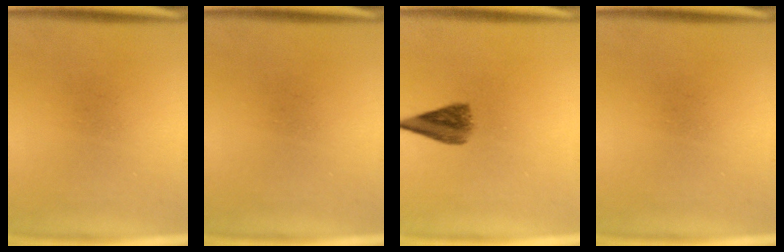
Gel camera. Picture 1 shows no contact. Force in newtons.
{"total": 0.0}
{"total": 5.0}
{"total": 0.0}